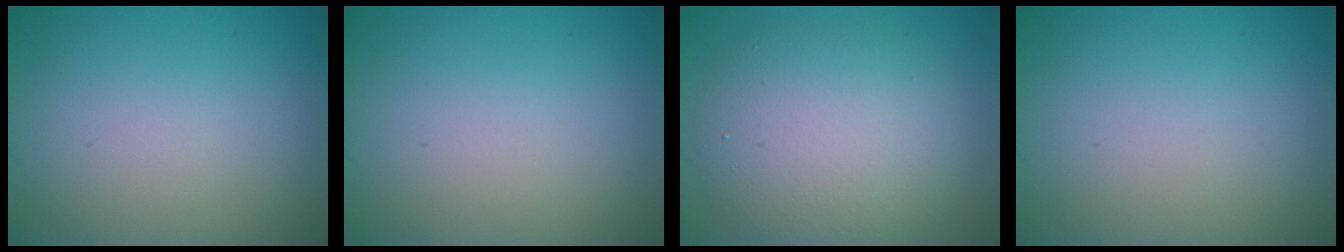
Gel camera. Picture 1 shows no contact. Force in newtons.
{"total": 0.0}
{"total": 7.0, "press": 7.0, "slide": 0.4}
{"total": 0.0}